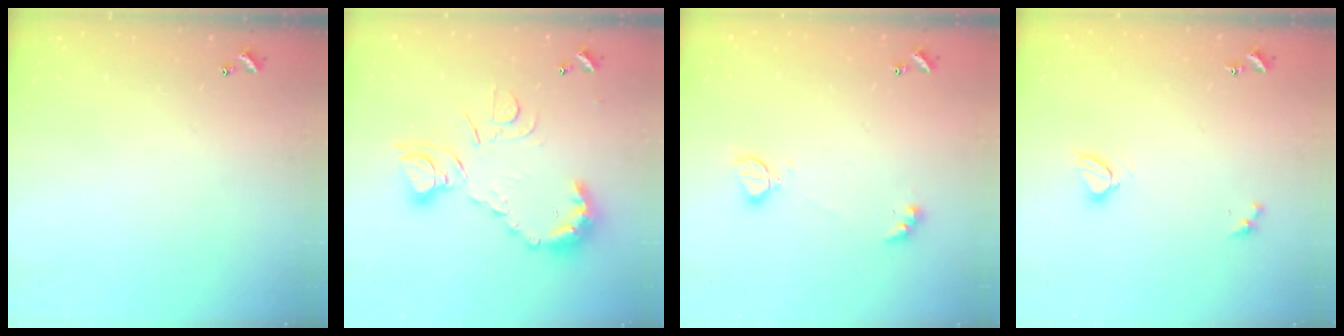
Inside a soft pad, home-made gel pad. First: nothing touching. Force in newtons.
{"total": 14.0, "press": 13.9, "slide": 1.3}
{"total": 2.5, "press": 2.5, "slide": 0.6}
{"total": 3.6, "press": 3.6, "slide": 0.4}